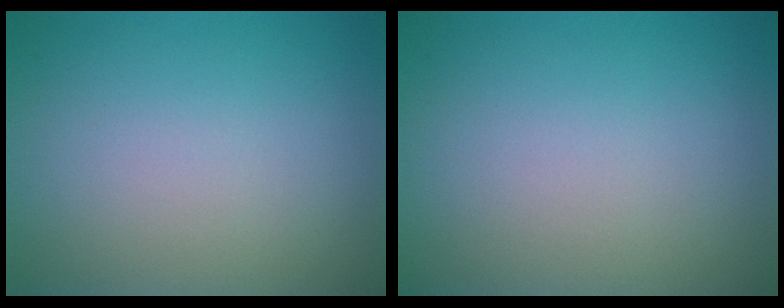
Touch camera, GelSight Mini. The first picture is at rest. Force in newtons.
{"total": 0.0}